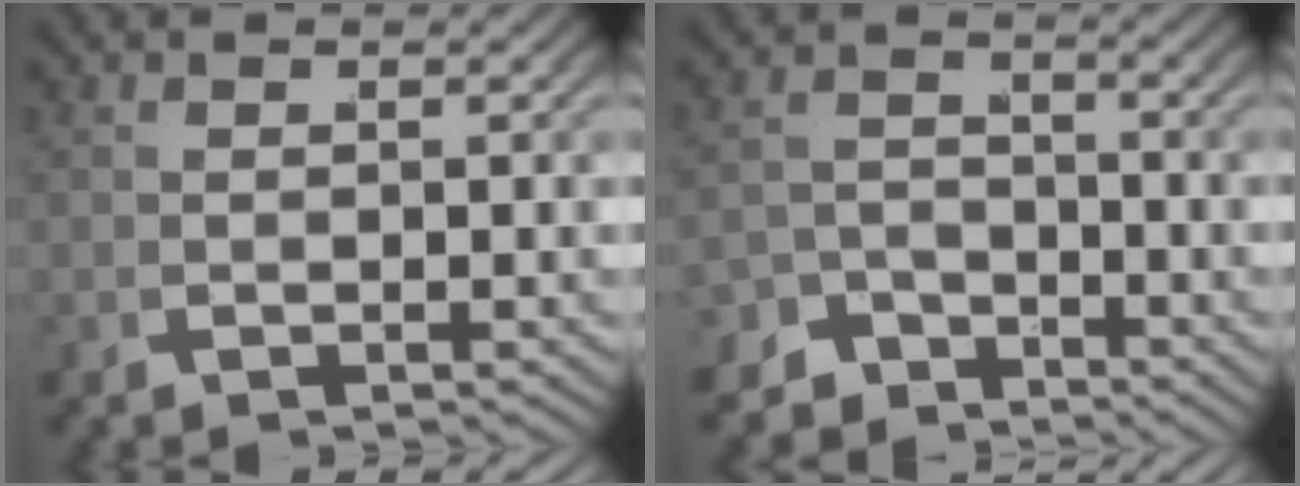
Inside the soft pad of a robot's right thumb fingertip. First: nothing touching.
{"total": 4.4, "force": [-3.8, 2.2, 0.7], "torque": [0.009, -0.019, -0.064]}